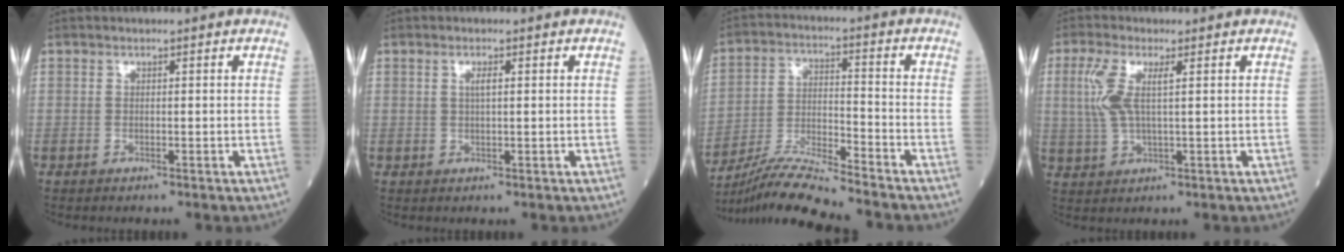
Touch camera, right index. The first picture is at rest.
{"total": 1.1, "force": [0.2, 0.2, 1.0], "torque": [-0.022, 0.002, 0.003]}
{"total": 11.1, "force": [-10.3, -1.1, 4.0], "torque": [-0.077, -0.006, -0.190]}
{"total": 5.9, "force": [1.5, 1.6, 5.5], "torque": [-0.143, 0.008, 0.031]}